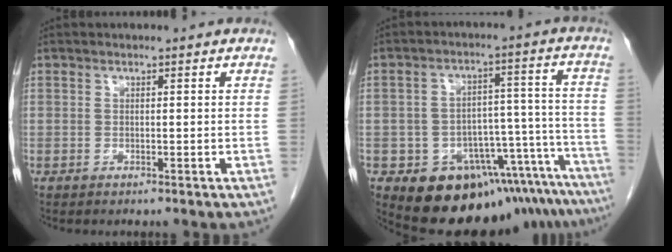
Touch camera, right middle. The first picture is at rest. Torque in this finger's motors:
{"motor_torque": [1.08, -1.06, 0.19, 0.07]}